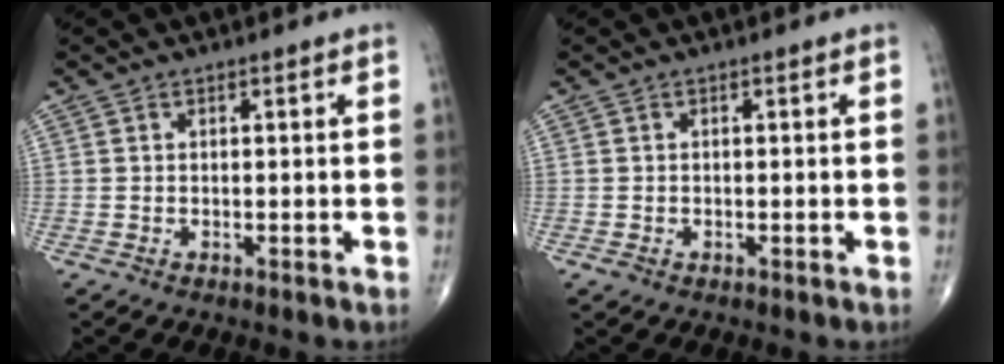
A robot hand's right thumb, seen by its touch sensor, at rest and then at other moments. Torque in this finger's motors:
{"motor_torque": [0.31, -0.06, -0.14, -0.05, 0.03]}